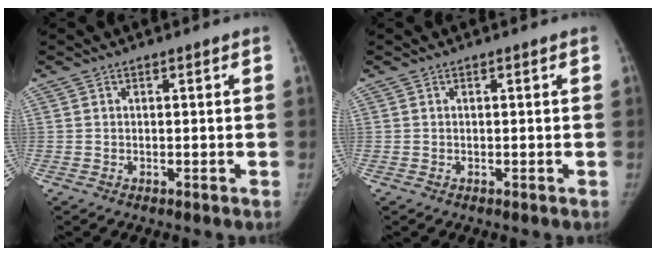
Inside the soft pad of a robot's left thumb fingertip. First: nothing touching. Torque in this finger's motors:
{"motor_torque": [0.00, 0.00, 0.42, -0.35, 0.01]}